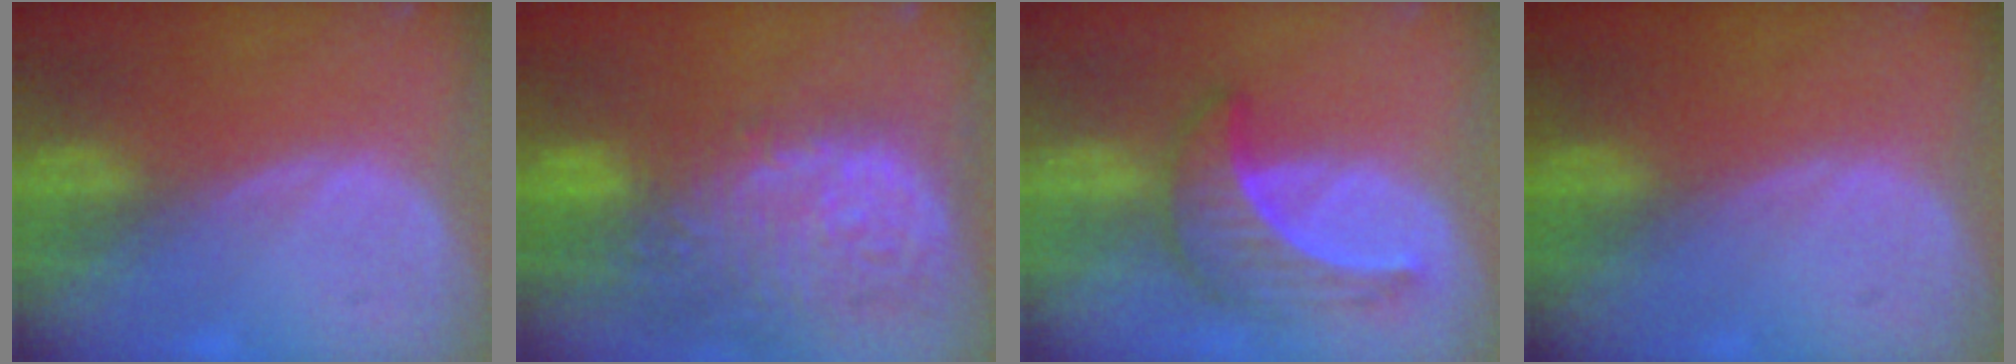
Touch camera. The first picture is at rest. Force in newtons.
{"total": 14.7, "press": 12.1, "slide": 8.4}
{"total": 6.9, "press": 6.3, "slide": 2.9}
{"total": 0.0}